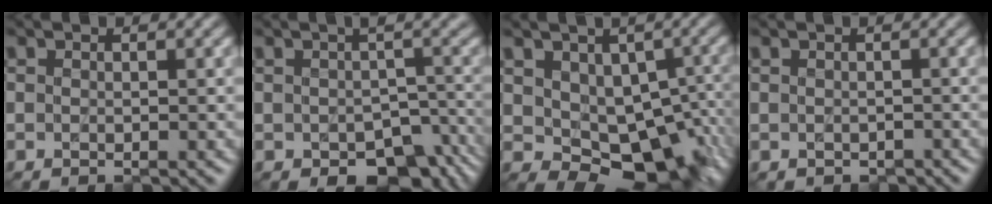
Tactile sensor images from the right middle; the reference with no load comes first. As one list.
[{"total": 6.9, "force": [-3.3, 3.7, 4.8], "torque": [-0.062, -0.023, -0.033]}, {"total": 10.3, "force": [-2.1, 6.6, 7.6], "torque": [-0.093, -0.016, -0.022]}, {"total": 0.9, "force": [-0.5, 0.7, 0.3], "torque": [-0.006, -0.007, -0.009]}]